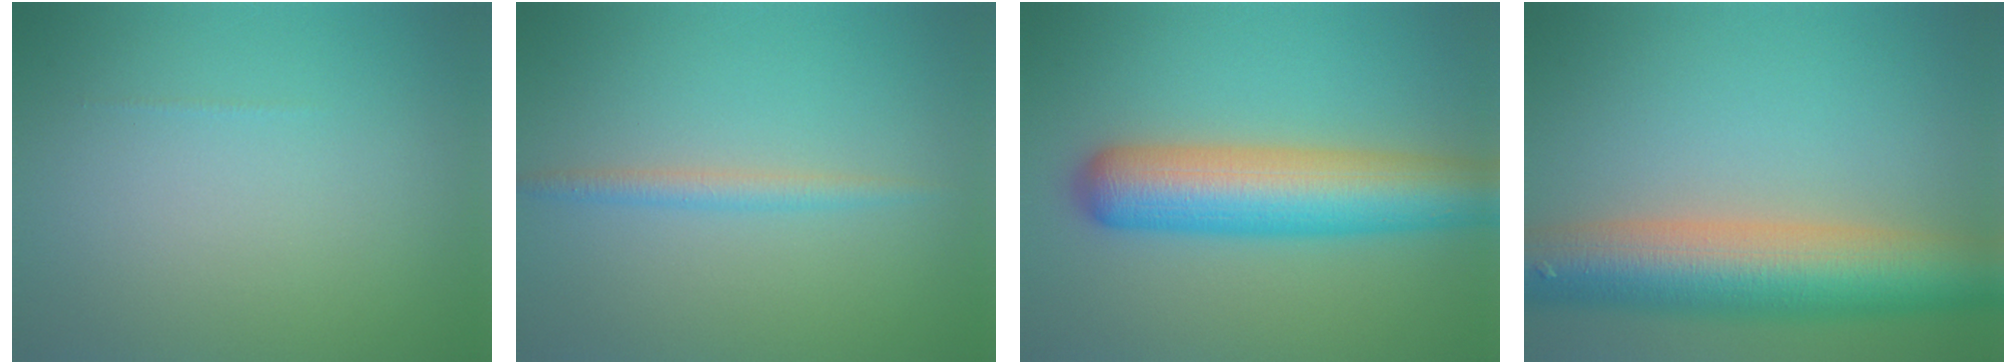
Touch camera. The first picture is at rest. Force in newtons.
{"total": 1.7, "press": 1.7, "slide": 0.1}
{"total": 9.1, "press": 9.1, "slide": 0.2}
{"total": 11.3, "press": 11.3, "slide": 0.7}